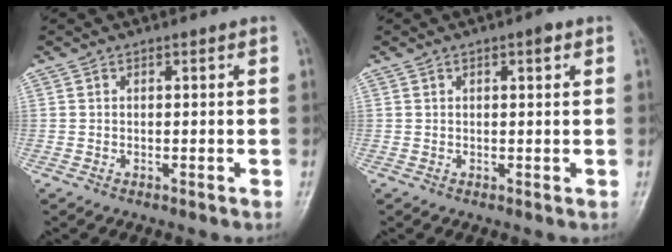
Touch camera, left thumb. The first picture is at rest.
{"total": 1.8, "force": [0.9, 0.6, 1.5], "torque": [-0.019, 0.001, 0.010]}